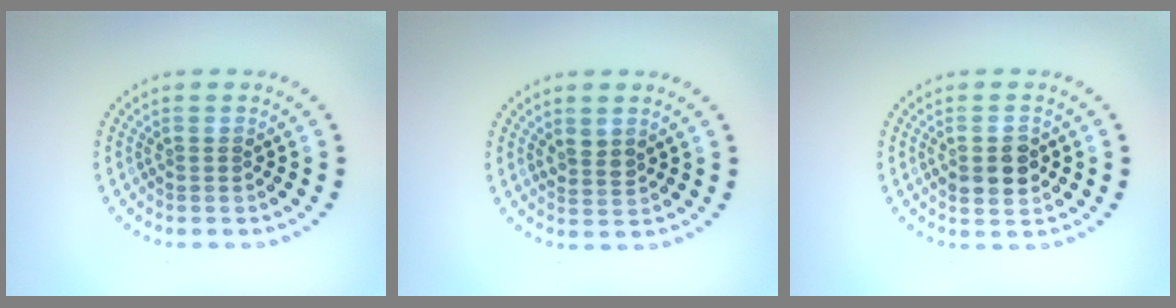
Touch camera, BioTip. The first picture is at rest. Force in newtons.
{"total": 1.4, "press": 1.1, "slide": 0.8}
{"total": 3.0, "press": 3.0, "slide": 0.2}